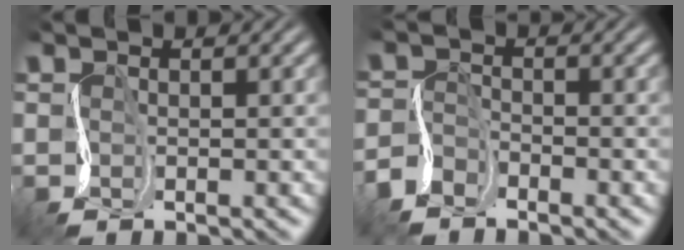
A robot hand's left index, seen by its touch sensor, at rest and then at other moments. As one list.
[{"total": 2.4, "force": [-2.1, 1.0, 0.5], "torque": [-0.015, 0.001, -0.052]}]